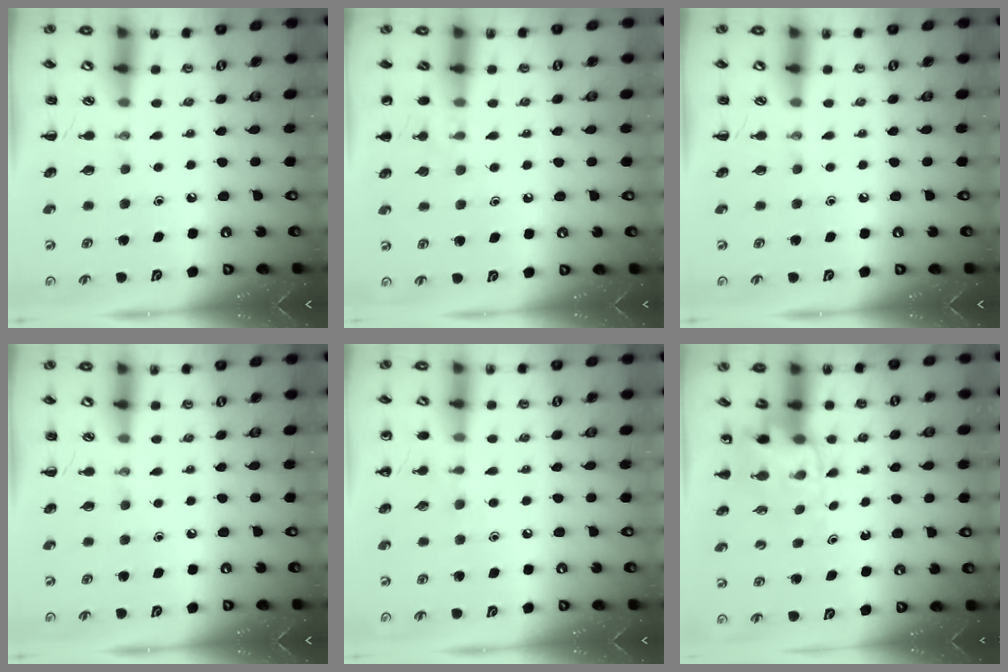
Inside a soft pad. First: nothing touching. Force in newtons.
{"total": 7.4, "press": 7.0, "slide": 2.1}
{"total": 0.0}
{"total": 0.0}
{"total": 5.5, "press": 5.3, "slide": 1.6}
{"total": 4.7, "press": 4.7, "slide": 0.3}